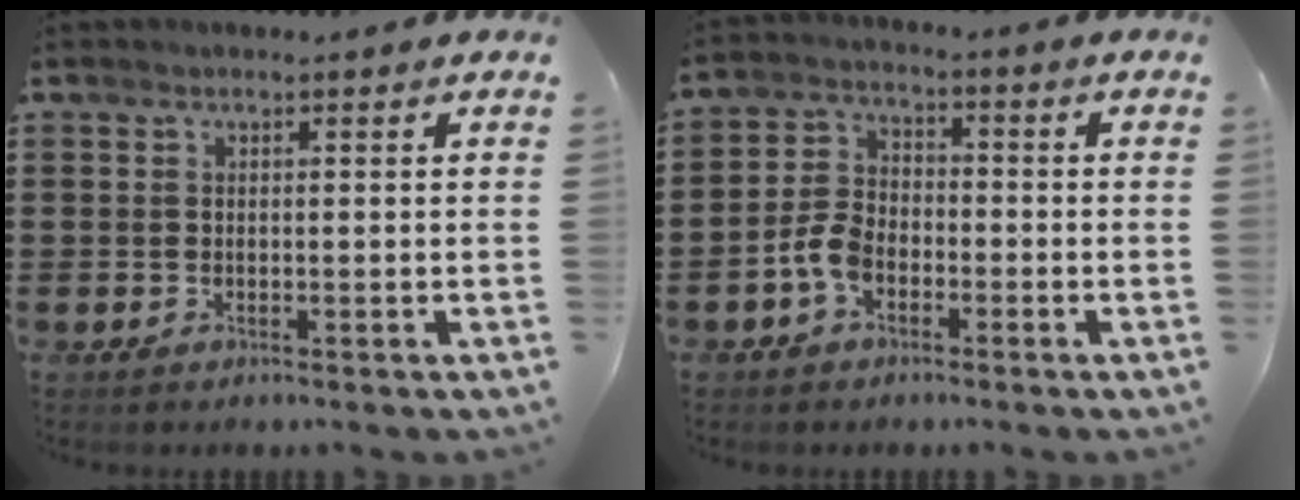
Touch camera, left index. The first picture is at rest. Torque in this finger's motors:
{"motor_torque": [0.53, -0.04, 0.23, 0.05]}